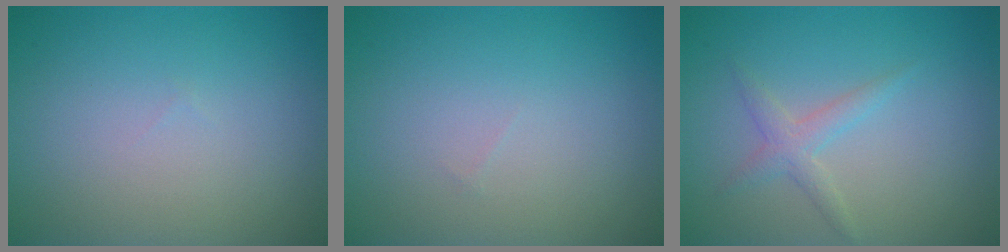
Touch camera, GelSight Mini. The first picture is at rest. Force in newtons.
{"total": 0.0}
{"total": 1.8, "press": 1.8, "slide": 0.1}